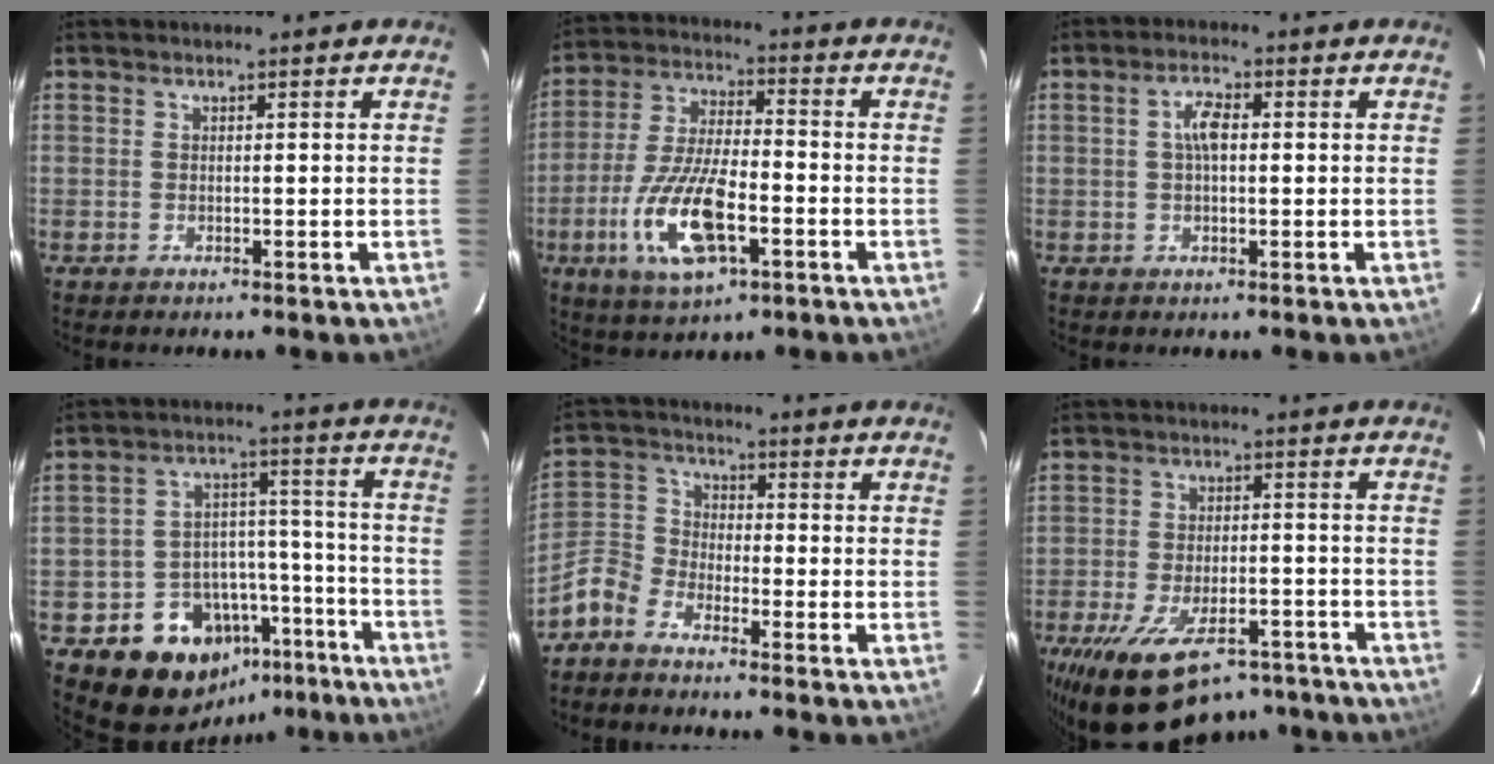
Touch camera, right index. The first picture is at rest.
{"total": 15.2, "force": [-5.5, 5.7, 13.0], "torque": [-0.279, -0.013, -0.100]}
{"total": 3.7, "force": [0.4, 1.6, 3.3], "torque": [-0.065, 0.011, 0.007]}
{"total": 16.4, "force": [-10.8, 11.3, 5.0], "torque": [-0.105, 0.064, -0.133]}
{"total": 7.0, "force": [-5.2, 3.9, 2.8], "torque": [-0.069, 0.014, -0.123]}
{"total": 17.5, "force": [-12.6, 8.0, 9.1], "torque": [-0.185, -0.018, -0.186]}